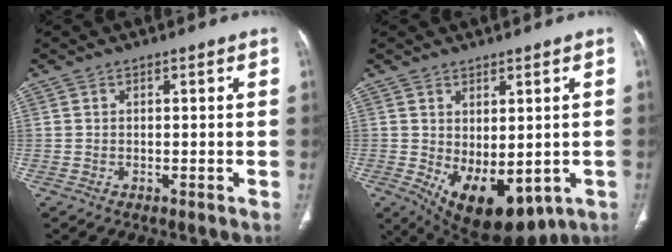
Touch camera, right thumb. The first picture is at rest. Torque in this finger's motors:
{"motor_torque": [-0.30, 0.98, -0.03, 0.10, 0.22]}